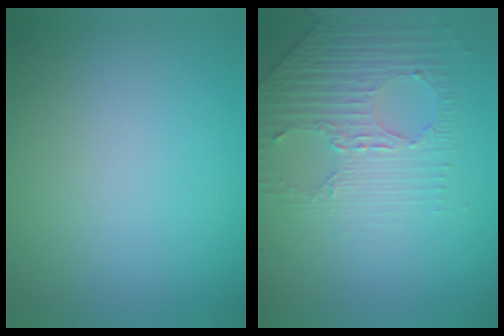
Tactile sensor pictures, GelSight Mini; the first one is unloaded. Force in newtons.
{"total": 4.4, "press": 3.1, "slide": 3.1}